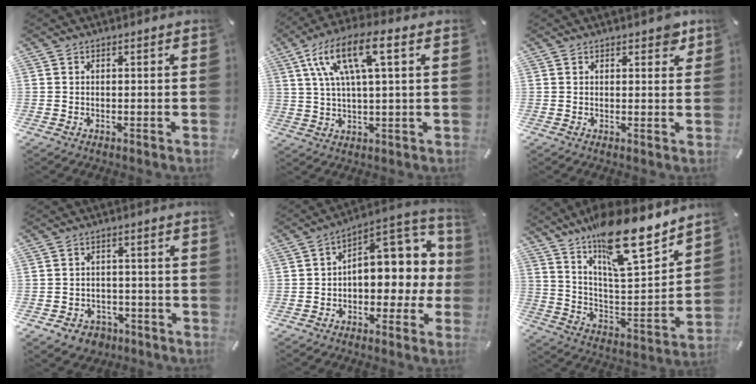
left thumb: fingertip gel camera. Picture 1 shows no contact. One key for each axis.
{"total": 13.7, "fx": 5.3, "fy": 3.8, "fz": 12.0, "tx": -0.245, "ty": 0.000, "tz": 0.093}
{"total": 3.1, "fx": 2.0, "fy": 1.7, "fz": 1.5, "tx": -0.010, "ty": -0.003, "tz": 0.032}
{"total": 5.2, "fx": -3.1, "fy": 3.9, "fz": 1.5, "tx": -0.033, "ty": 0.017, "tz": -0.058}
{"total": 11.5, "fx": 3.1, "fy": 7.7, "fz": 8.0, "tx": -0.088, "ty": -0.034, "tz": 0.057}
{"total": 19.7, "fx": 16.1, "fy": 5.3, "fz": 10.2, "tx": -0.176, "ty": -0.114, "tz": 0.275}